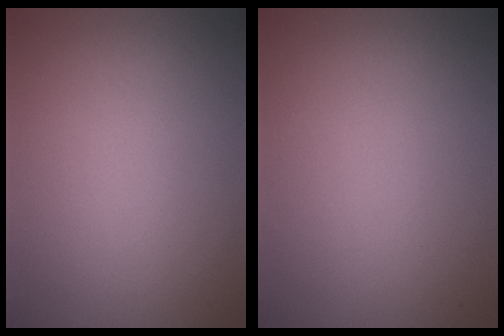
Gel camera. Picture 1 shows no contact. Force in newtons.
{"total": 0.0}